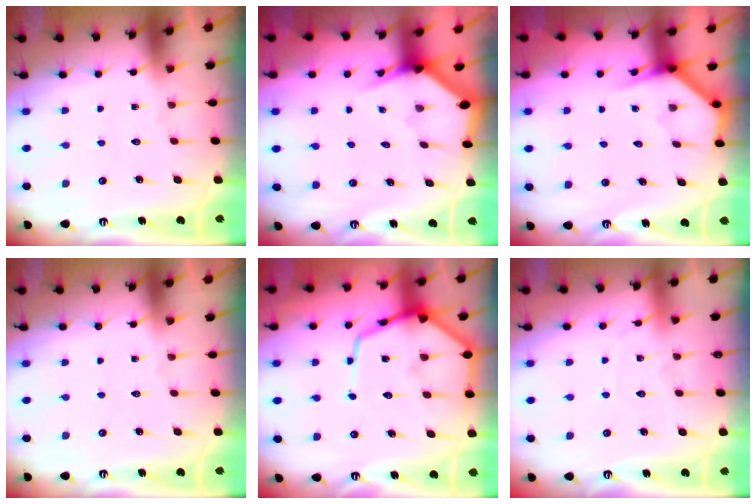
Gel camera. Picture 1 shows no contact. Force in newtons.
{"total": 2.8, "press": 2.8, "slide": 0.2}
{"total": 3.8, "press": 3.8, "slide": 0.2}
{"total": 0.0}
{"total": 13.0, "press": 13.0, "slide": 1.1}
{"total": 3.7, "press": 3.6, "slide": 0.4}